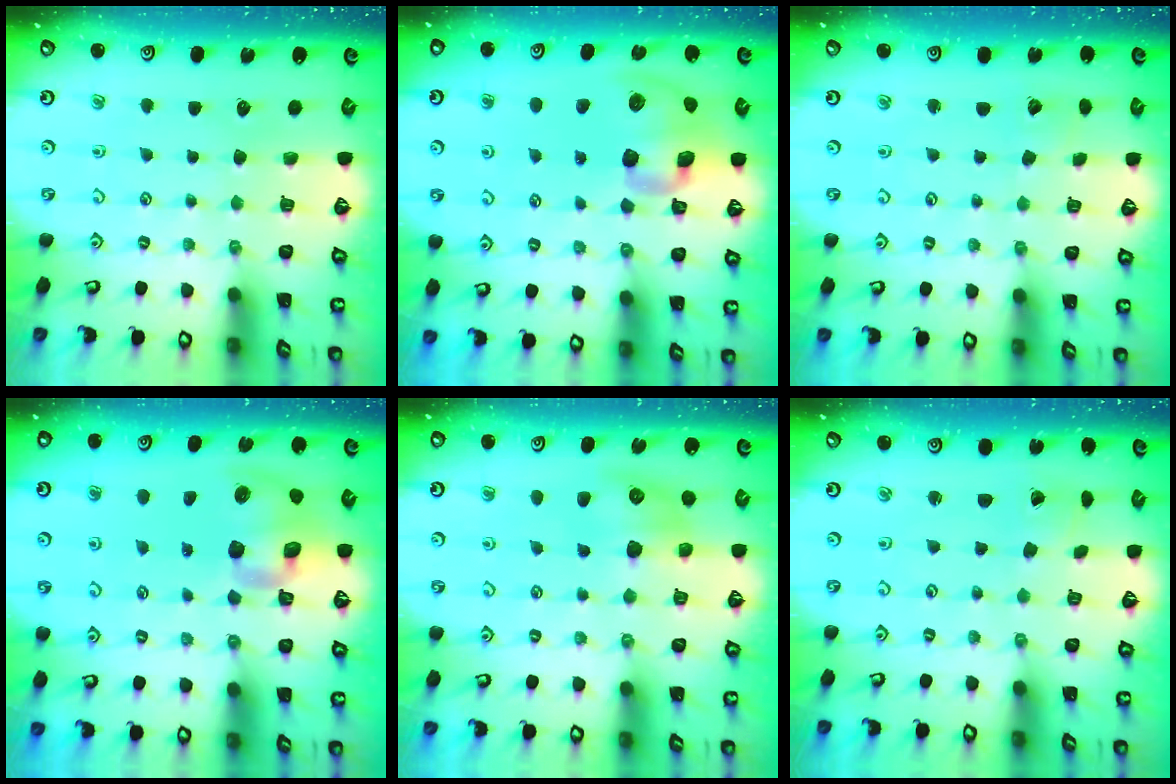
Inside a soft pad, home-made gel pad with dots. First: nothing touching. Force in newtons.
{"total": 14.3, "press": 14.1, "slide": 2.1}
{"total": 3.1, "press": 3.1, "slide": 0.3}
{"total": 11.5, "press": 11.4, "slide": 1.9}
{"total": 10.1, "press": 10.1, "slide": 0.2}
{"total": 1.7, "press": 1.7, "slide": 0.3}